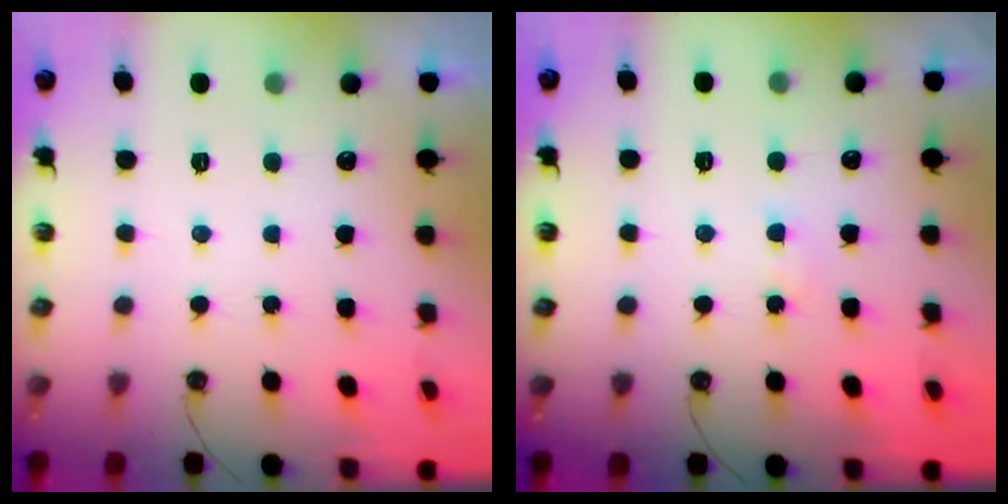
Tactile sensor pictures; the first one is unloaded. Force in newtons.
{"total": 2.4, "press": 2.3, "slide": 0.4}